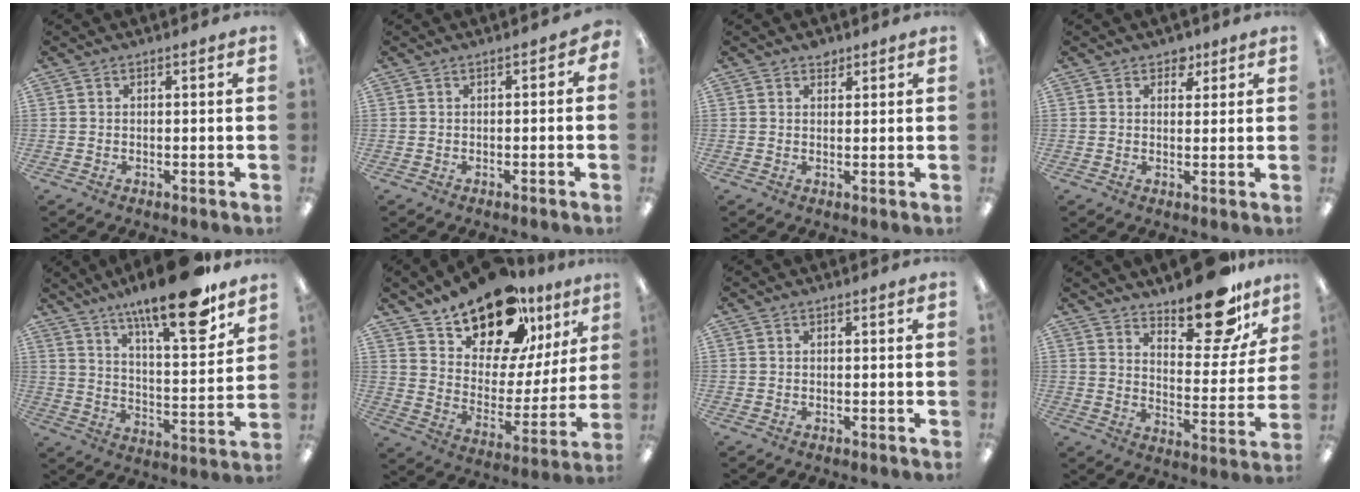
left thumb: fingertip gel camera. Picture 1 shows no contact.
{"total": 1.3, "force": [-1.0, 0.8, 0.1], "torque": [-0.002, 0.005, -0.019]}
{"total": 2.0, "force": [1.5, 1.1, 0.4], "torque": [-0.002, -0.003, 0.027]}
{"total": 3.3, "force": [2.2, 2.4, 0.7], "torque": [0.005, -0.004, 0.036]}
{"total": 19.1, "force": [14.4, 4.5, 11.9], "torque": [-0.183, -0.095, 0.230]}
{"total": 19.4, "force": [15.3, 8.9, 7.8], "torque": [-0.136, -0.106, 0.271]}
{"total": 0.0}
{"total": 15.8, "force": [12.6, 5.4, 7.7], "torque": [-0.096, -0.087, 0.212]}